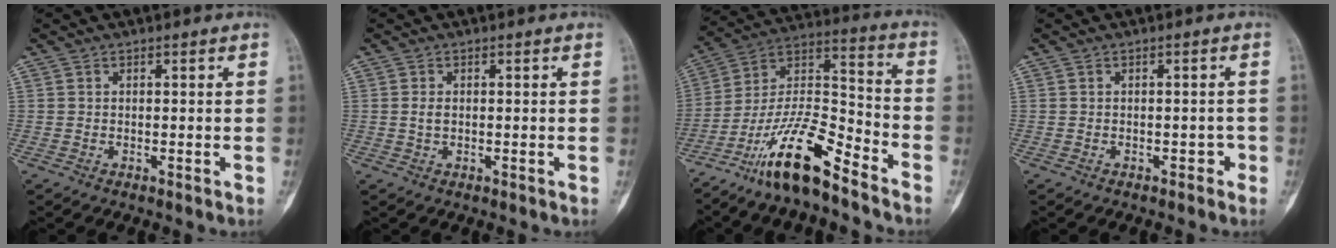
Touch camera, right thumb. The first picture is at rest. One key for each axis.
{"total": 1.3, "fx": 0.1, "fy": 0.8, "fz": 1.1, "tx": -0.018, "ty": 0.000, "tz": 0.001}
{"total": 16.4, "fx": -11.7, "fy": 4.1, "fz": 10.7, "tx": -0.194, "ty": 0.086, "tz": -0.217}
{"total": 1.6, "fx": -0.9, "fy": 1.1, "fz": 0.8, "tx": -0.004, "ty": 0.010, "tz": -0.012}